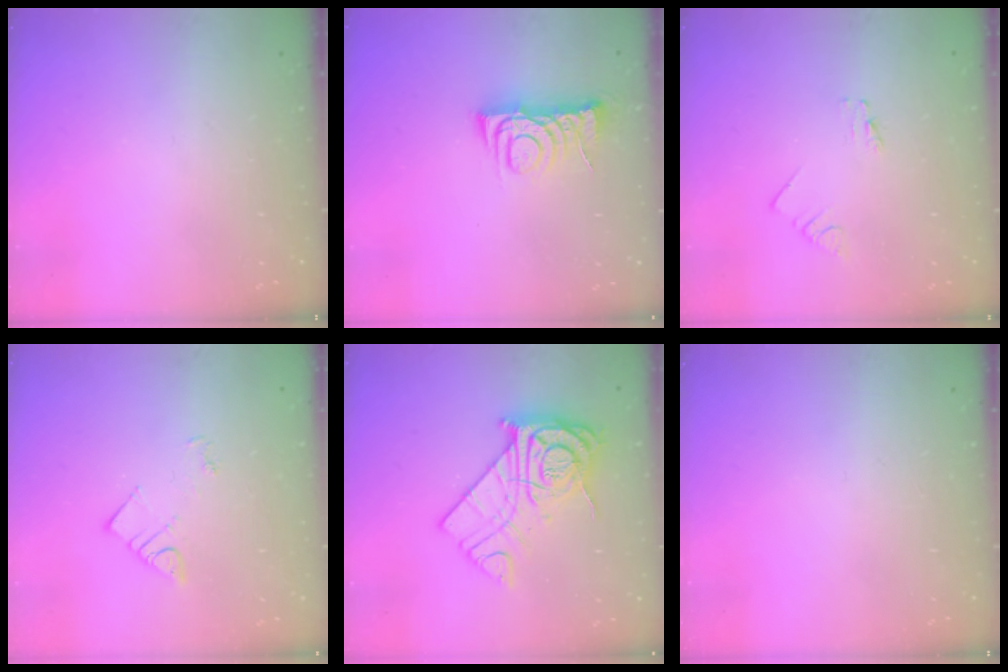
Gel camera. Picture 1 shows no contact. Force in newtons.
{"total": 6.8, "press": 6.8, "slide": 0.6}
{"total": 0.0}
{"total": 3.8, "press": 3.8, "slide": 0.4}
{"total": 15.8, "press": 15.8, "slide": 1.4}
{"total": 0.0}